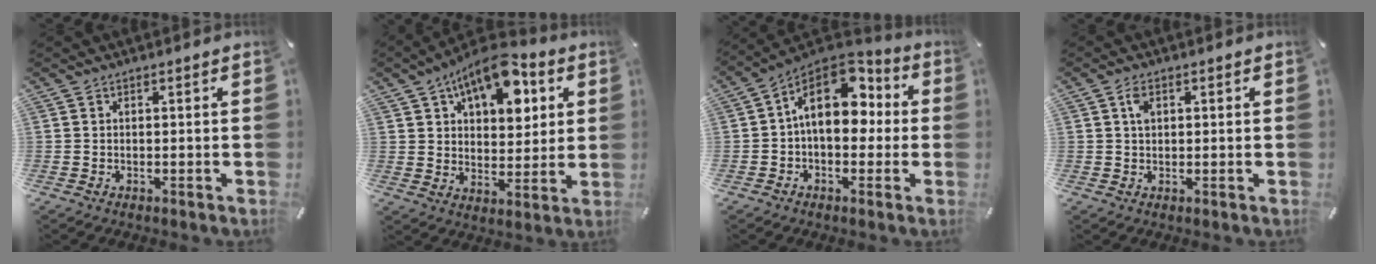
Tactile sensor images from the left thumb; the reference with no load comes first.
{"total": 14.1, "force": [7.8, 8.1, 8.5], "torque": [-0.127, -0.036, 0.137]}
{"total": 15.4, "force": [4.1, 9.6, 11.3], "torque": [-0.185, -0.016, 0.074]}
{"total": 2.6, "force": [0.7, 1.6, 1.8], "torque": [-0.032, 0.004, 0.010]}